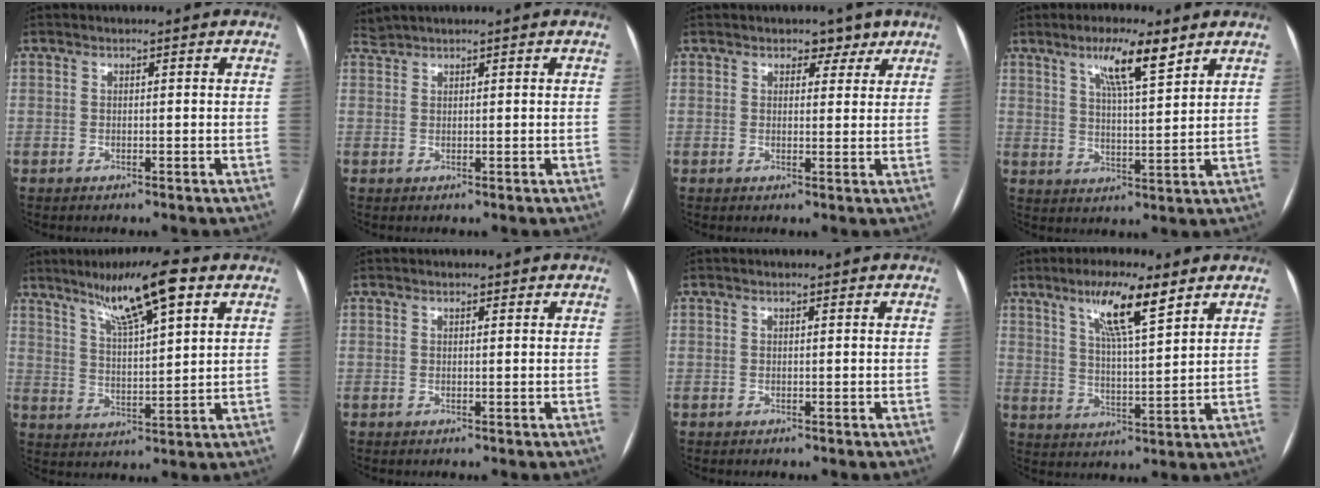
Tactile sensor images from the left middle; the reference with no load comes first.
{"total": 1.2, "force": [1.1, -0.3, -0.1], "torque": [-0.004, 0.012, 0.029]}
{"total": 3.1, "force": [2.1, 2.0, 1.1], "torque": [-0.003, 0.002, 0.024]}
{"total": 8.1, "force": [5.1, 0.9, 6.3], "torque": [-0.110, 0.002, 0.087]}
{"total": 11.6, "force": [7.1, 1.0, 9.2], "torque": [-0.160, 0.013, 0.119]}
{"total": 0.7, "force": [0.4, 0.3, 0.4], "torque": [-0.010, 0.001, 0.006]}
{"total": 0.0}
{"total": 9.9, "force": [6.0, 1.1, 7.8], "torque": [-0.138, 0.003, 0.103]}